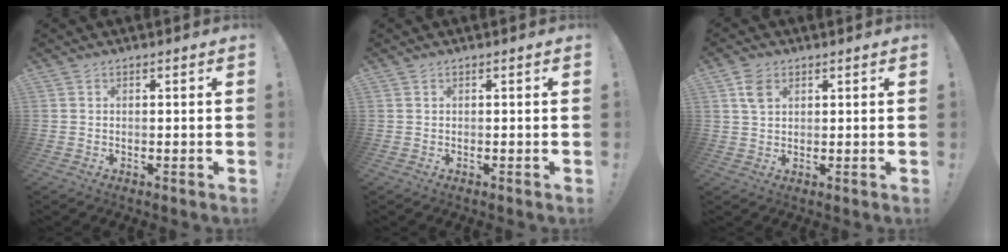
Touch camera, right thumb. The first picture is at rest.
{"total": 0.0}
{"total": 5.1, "force": [2.2, 3.4, 3.2], "torque": [-0.055, 0.001, 0.044]}